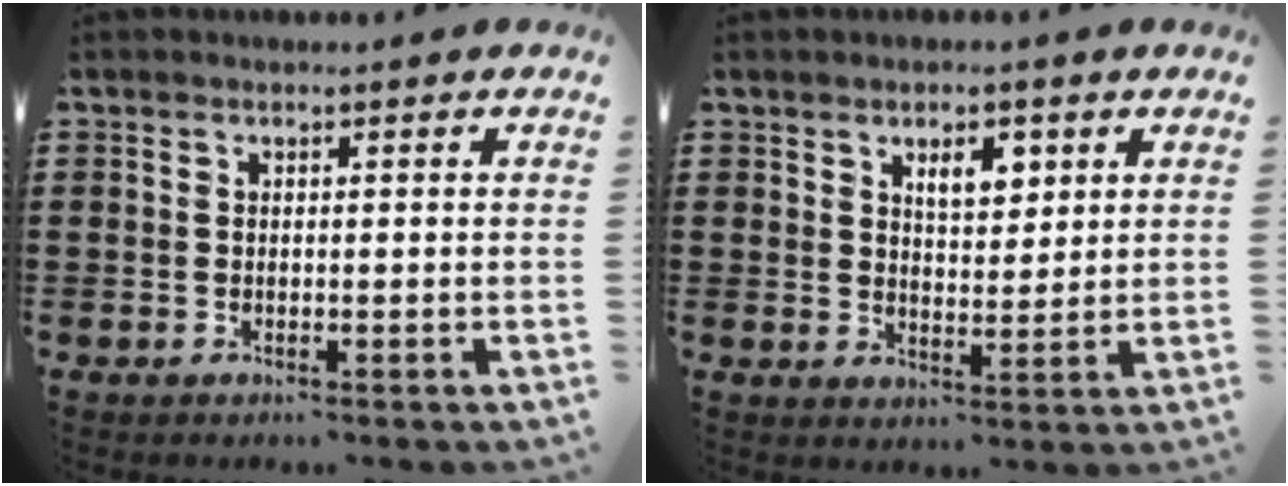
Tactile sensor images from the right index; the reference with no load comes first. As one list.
[{"total": 4.5, "force": [2.3, 2.2, 3.2], "torque": [-0.046, 0.000, 0.034]}]